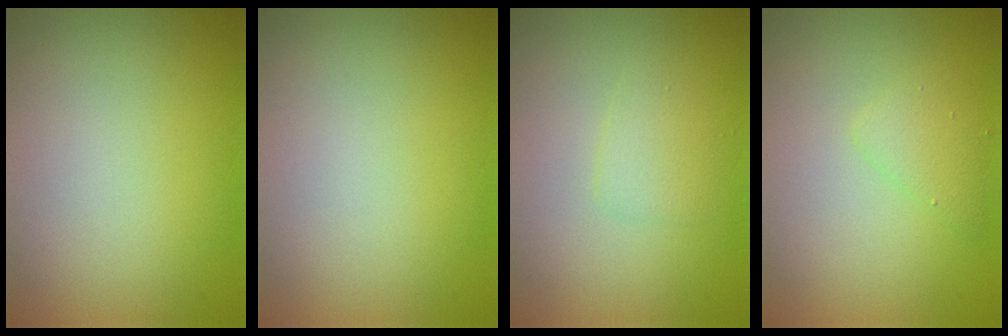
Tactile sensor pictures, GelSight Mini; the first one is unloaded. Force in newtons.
{"total": 0.0}
{"total": 1.5, "press": 1.5, "slide": 0.1}
{"total": 1.7, "press": 1.6, "slide": 0.1}